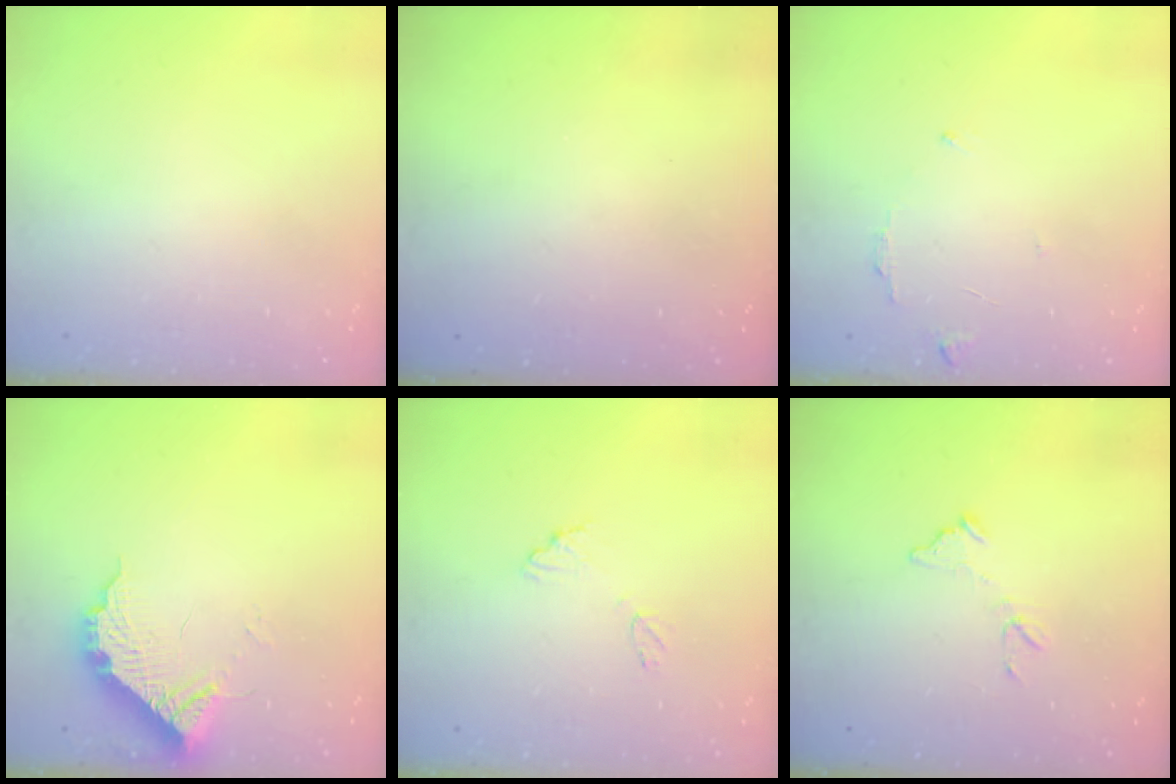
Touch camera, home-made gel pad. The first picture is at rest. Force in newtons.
{"total": 3.3, "press": 3.3, "slide": 0.1}
{"total": 5.4, "press": 5.4, "slide": 0.5}
{"total": 10.8, "press": 10.8, "slide": 0.3}
{"total": 9.5, "press": 9.5, "slide": 0.6}
{"total": 7.8, "press": 7.8, "slide": 0.5}